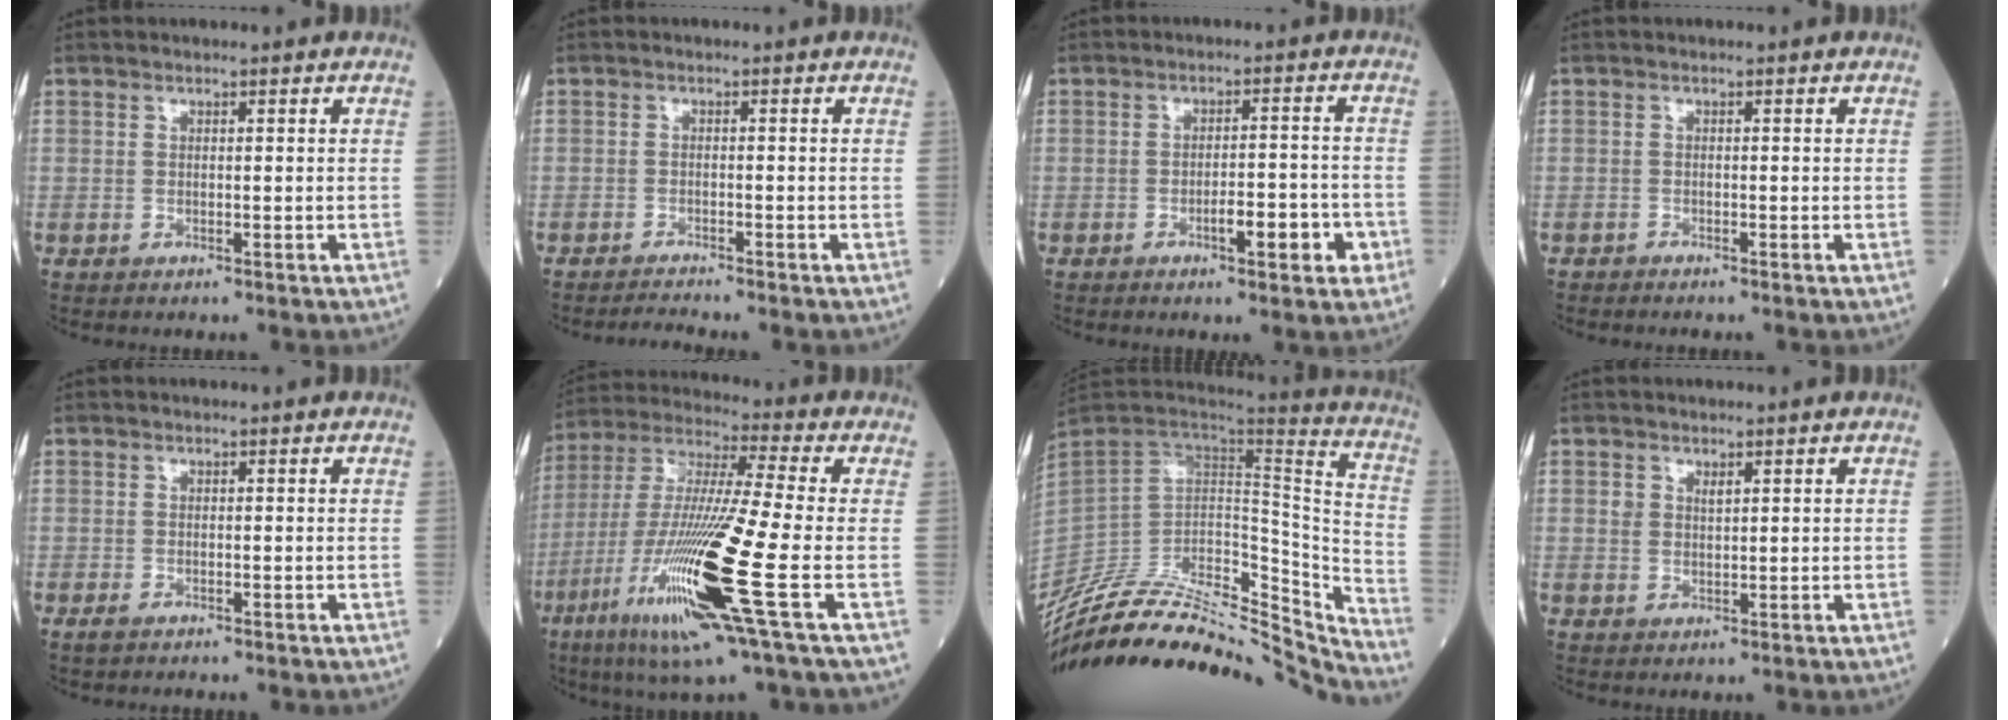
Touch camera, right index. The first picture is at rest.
{"total": 2.0, "force": [-1.8, -0.8, 0.0], "torque": [-0.005, -0.011, -0.034]}
{"total": 5.6, "force": [-2.5, 1.5, 4.9], "torque": [-0.065, 0.007, -0.032]}
{"total": 0.8, "force": [-0.8, 0.0, 0.2], "torque": [-0.005, -0.001, -0.017]}
{"total": 0.9, "force": [-0.7, 0.3, 0.5], "torque": [-0.018, -0.003, -0.013]}
{"total": 20.6, "force": [-7.3, 0.0, 19.3], "torque": [-0.404, -0.036, -0.143]}
{"total": 36.0, "force": [-32.4, 7.1, 14.0], "torque": [-0.204, -0.032, -0.480]}
{"total": 1.6, "force": [0.8, 0.9, 1.0], "torque": [-0.021, 0.003, 0.018]}